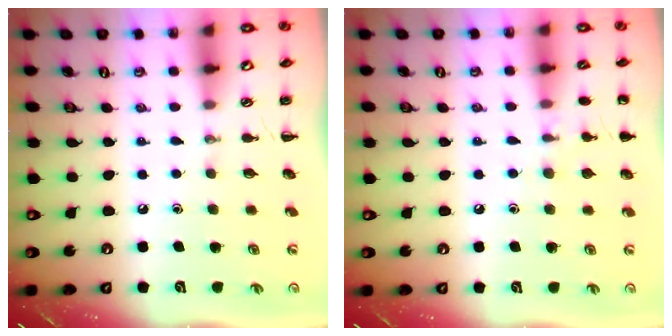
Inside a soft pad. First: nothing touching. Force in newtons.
{"total": 7.0, "press": 6.8, "slide": 1.9}